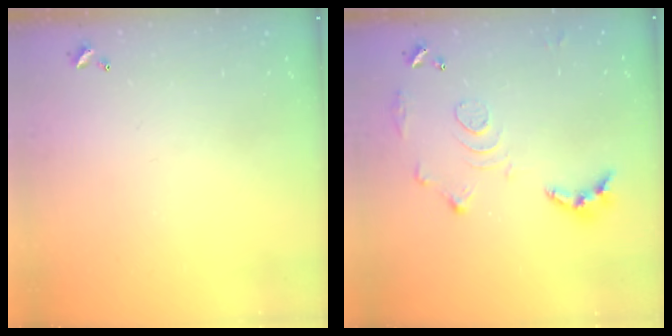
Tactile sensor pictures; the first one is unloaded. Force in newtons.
{"total": 12.5, "press": 12.4, "slide": 1.1}